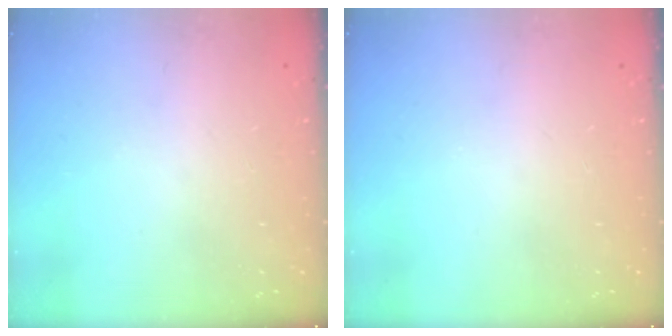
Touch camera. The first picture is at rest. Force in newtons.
{"total": 0.0}